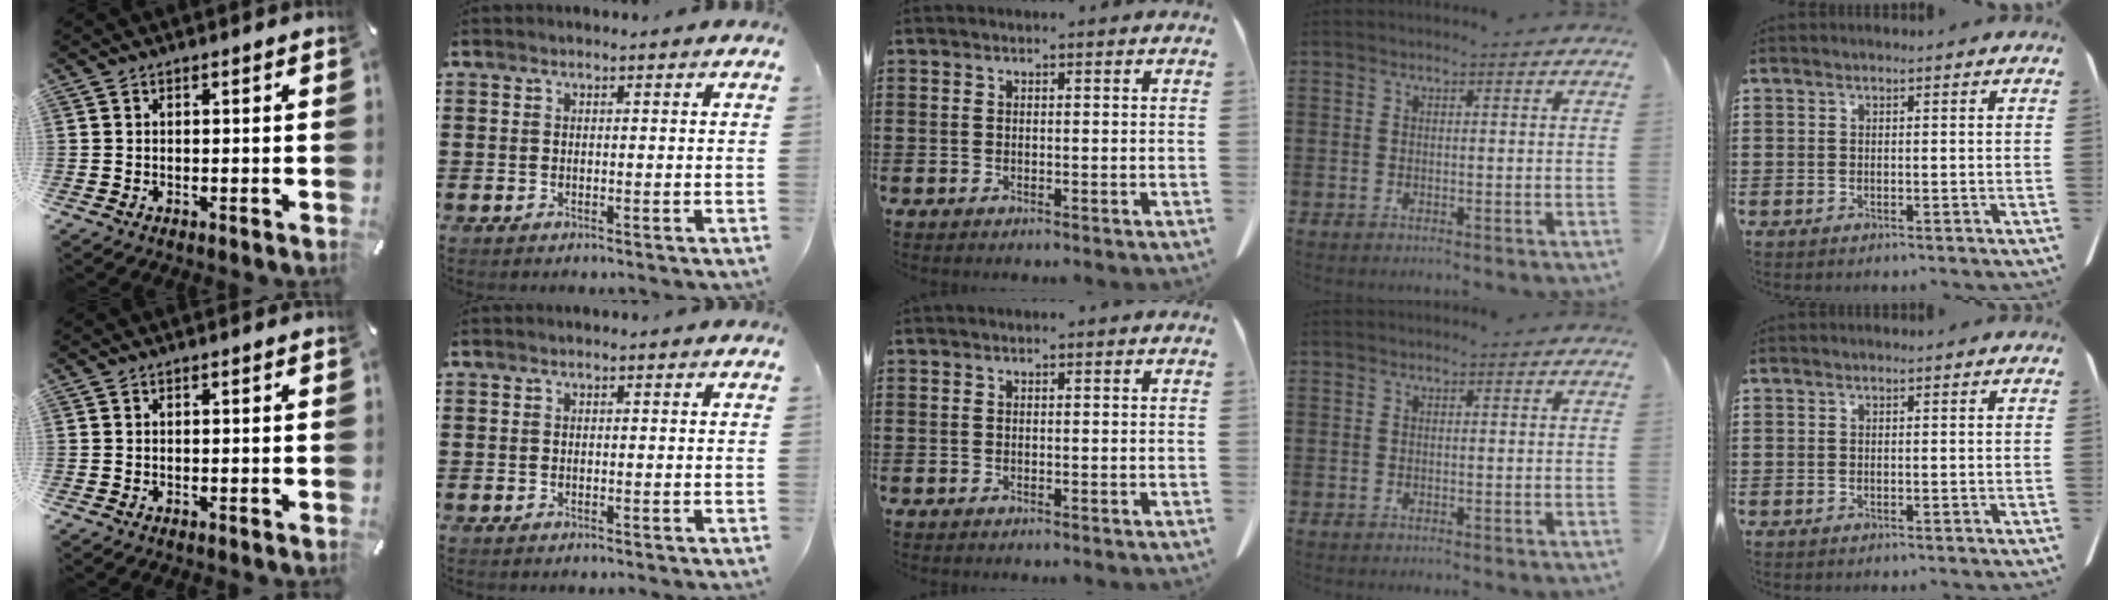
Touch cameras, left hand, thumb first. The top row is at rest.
{}